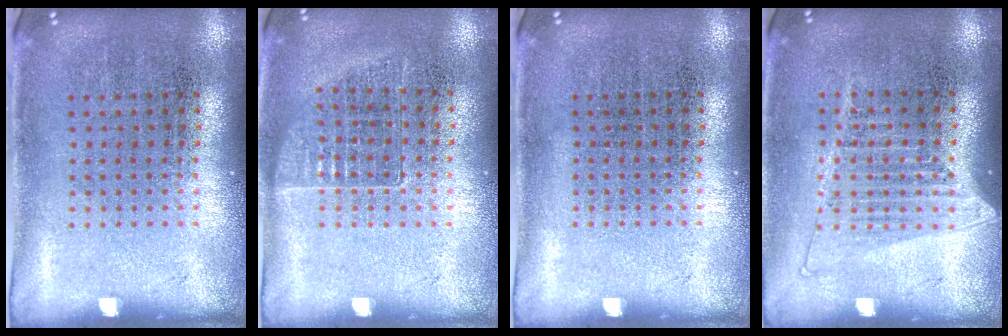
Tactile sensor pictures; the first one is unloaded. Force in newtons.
{"total": 0.9, "press": 0.9, "slide": 0.1}
{"total": 0.0}
{"total": 1.3, "press": 1.2, "slide": 0.6}